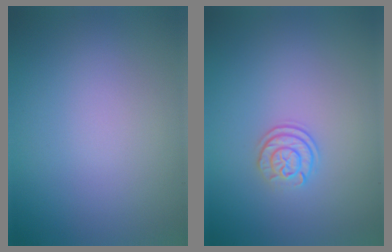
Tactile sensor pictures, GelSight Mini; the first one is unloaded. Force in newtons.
{"total": 2.1, "press": 1.7, "slide": 1.3}